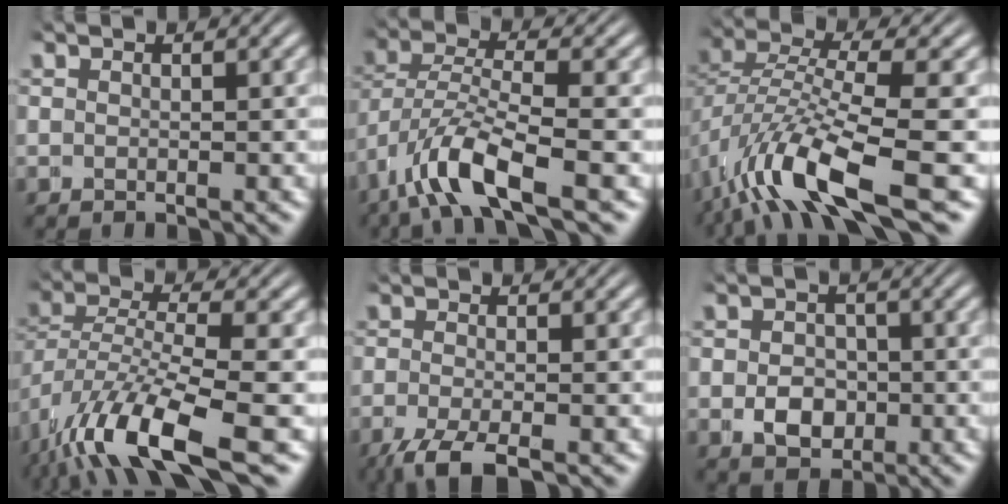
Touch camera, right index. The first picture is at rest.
{"total": 5.1, "force": [-1.6, 2.3, 4.3], "torque": [-0.108, -0.025, -0.012]}
{"total": 7.8, "force": [-2.9, 3.3, 6.4], "torque": [-0.144, -0.033, -0.030]}
{"total": 7.4, "force": [-3.7, 2.8, 5.8], "torque": [-0.131, -0.035, -0.038]}
{"total": 4.0, "force": [-2.9, 1.3, 2.4], "torque": [-0.057, -0.025, -0.032]}
{"total": 2.7, "force": [-0.5, 2.2, 1.4], "torque": [-0.008, -0.010, -0.002]}